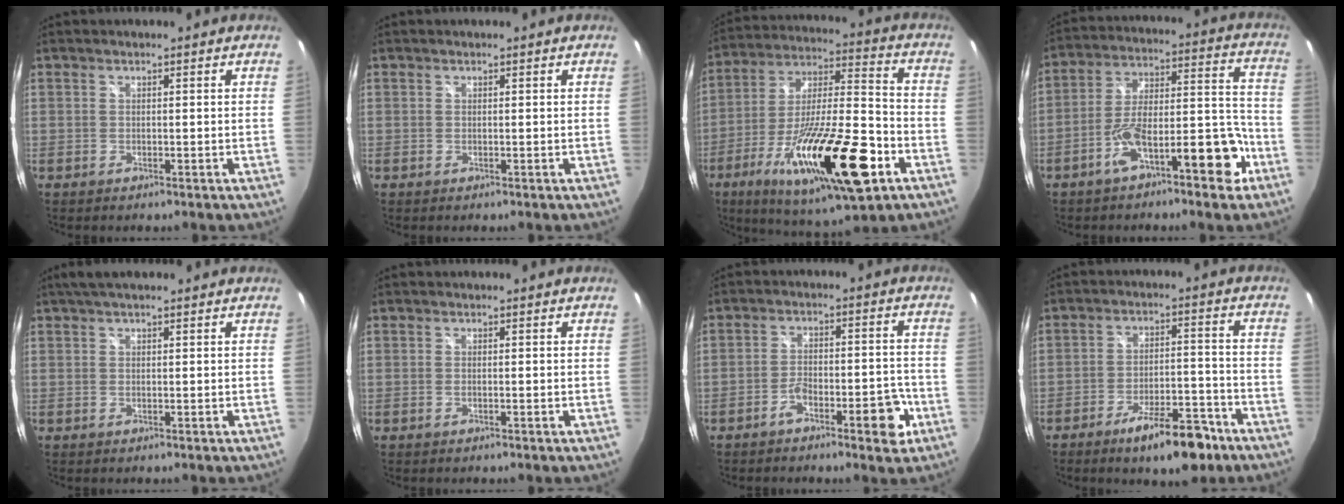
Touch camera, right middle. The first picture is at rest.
{"total": 0.0}
{"total": 26.7, "force": [-11.6, 6.8, 23.1], "torque": [-0.408, -0.041, -0.187]}
{"total": 14.1, "force": [-7.7, 3.8, 11.2], "torque": [-0.177, 0.025, -0.118]}
{"total": 3.9, "force": [2.8, 1.0, 2.5], "torque": [-0.041, 0.014, 0.041]}
{"total": 0.6, "force": [-0.3, 0.1, 0.5], "torque": [-0.006, 0.000, -0.007]}
{"total": 7.7, "force": [-4.4, 2.3, 5.9], "torque": [-0.100, 0.003, -0.062]}
{"total": 11.4, "force": [-8.0, 3.4, 7.5], "torque": [-0.128, 0.006, -0.114]}